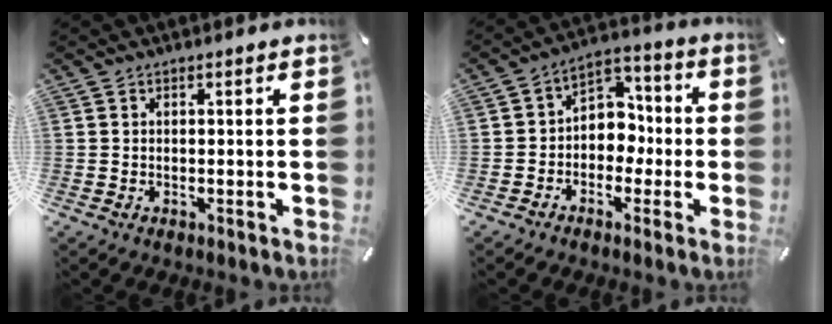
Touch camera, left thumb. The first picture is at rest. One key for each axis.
{"total": 7.6, "fx": -2.1, "fy": 6.6, "fz": 3.0, "tx": -0.040, "ty": 0.021, "tz": -0.041}